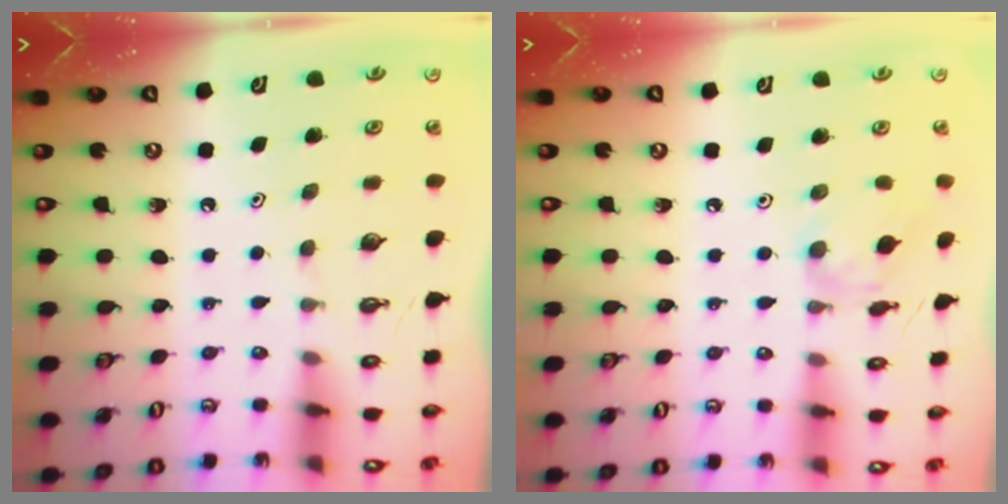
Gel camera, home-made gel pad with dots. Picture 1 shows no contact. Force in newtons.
{"total": 2.7, "press": 2.6, "slide": 0.3}